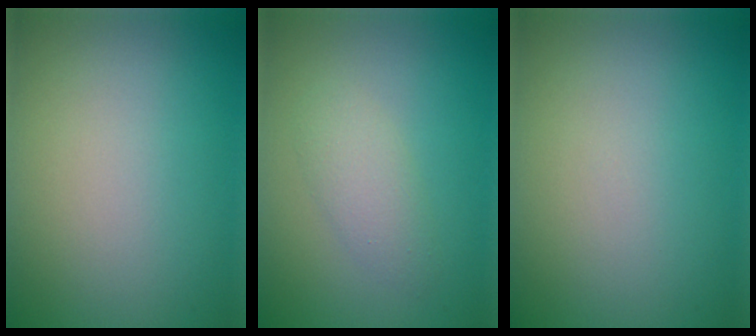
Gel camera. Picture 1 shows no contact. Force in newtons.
{"total": 2.2, "press": 2.2, "slide": 0.1}
{"total": 0.0}